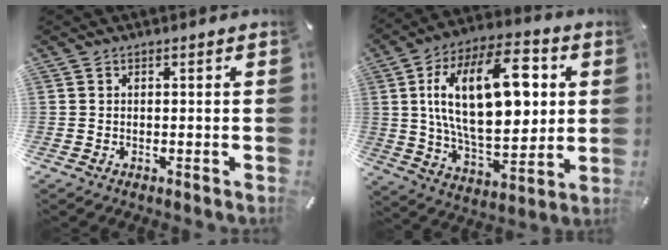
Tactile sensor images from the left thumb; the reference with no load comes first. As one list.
[{"total": 25.8, "force": [5.6, 13.7, 21.1], "torque": [-0.381, -0.003, 0.086]}]